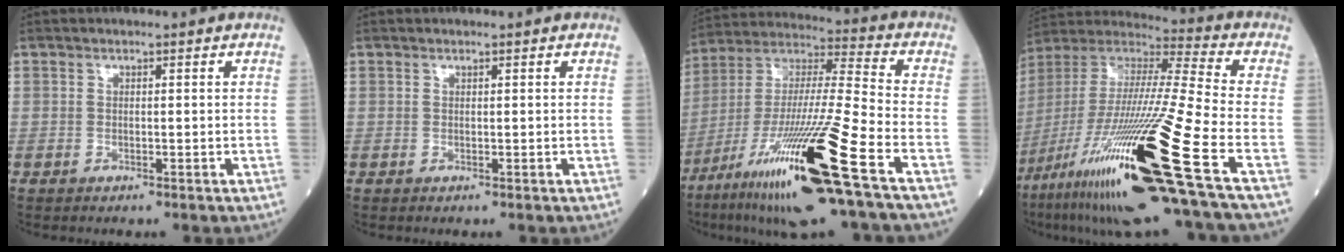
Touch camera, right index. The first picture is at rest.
{"total": 0.0}
{"total": 22.8, "force": [-11.9, -0.1, 19.5], "torque": [-0.374, -0.051, -0.220]}
{"total": 30.3, "force": [-13.8, 0.5, 27.0], "torque": [-0.513, -0.065, -0.255]}